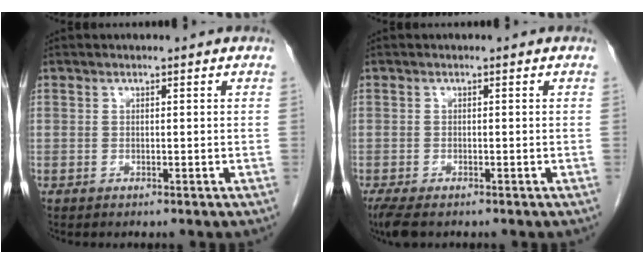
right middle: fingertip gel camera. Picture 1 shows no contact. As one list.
[{"total": 3.9, "force": [-2.9, 1.2, 2.4], "torque": [-0.052, -0.016, -0.046]}]